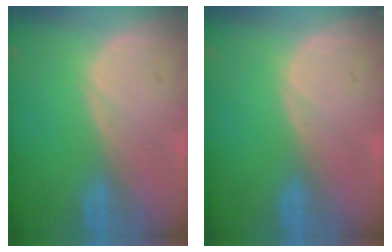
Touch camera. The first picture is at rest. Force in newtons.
{"total": 0.0}